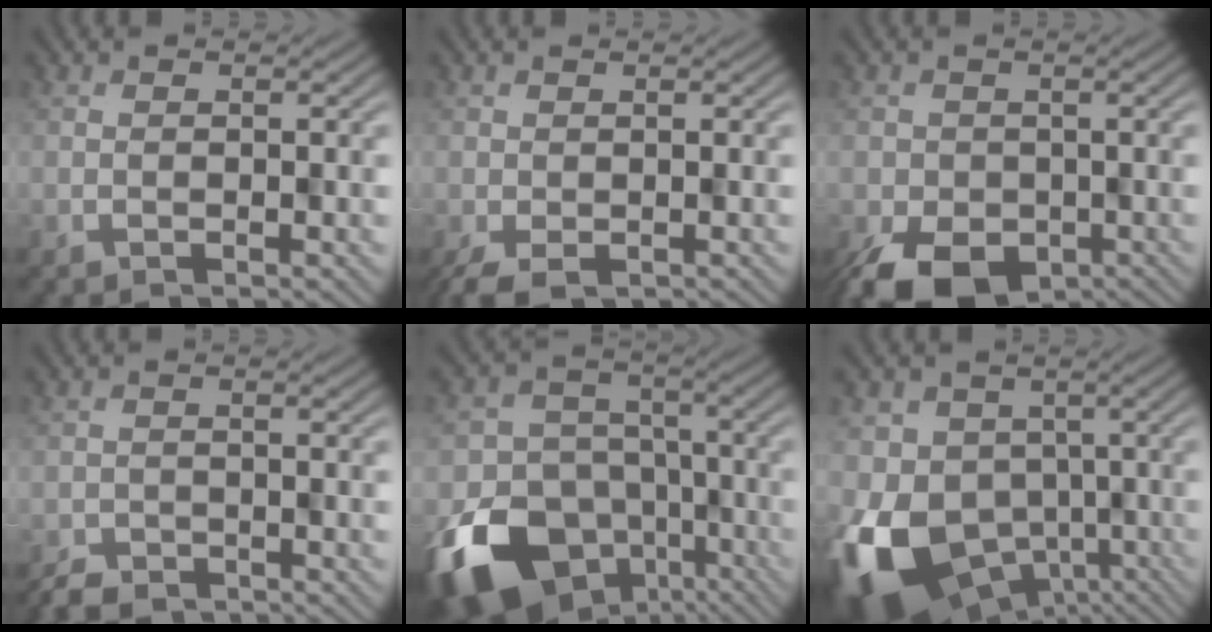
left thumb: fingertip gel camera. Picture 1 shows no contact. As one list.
[{"total": 3.8, "force": [-2.3, 1.5, 2.6], "torque": [-0.048, -0.011, -0.031]}, {"total": 7.8, "force": [-4.3, 4.9, 4.4], "torque": [-0.085, -0.034, -0.056]}, {"total": 2.8, "force": [-2.7, 0.9, 0.2], "torque": [-0.005, -0.012, -0.044]}, {"total": 17.3, "force": [-9.5, 12.8, 6.7], "torque": [-0.156, -0.066, -0.121]}, {"total": 14.0, "force": [-4.7, 10.8, 7.6], "torque": [-0.172, -0.037, -0.056]}]